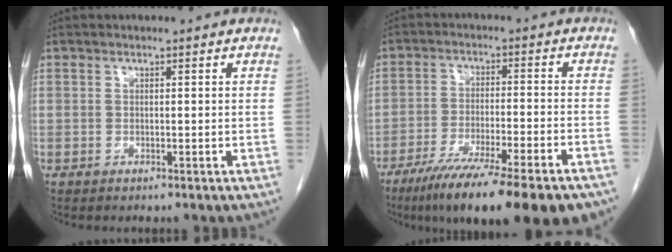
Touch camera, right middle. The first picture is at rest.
{"total": 21.0, "force": [-15.9, 2.1, 13.5], "torque": [-0.153, -0.033, -0.238]}